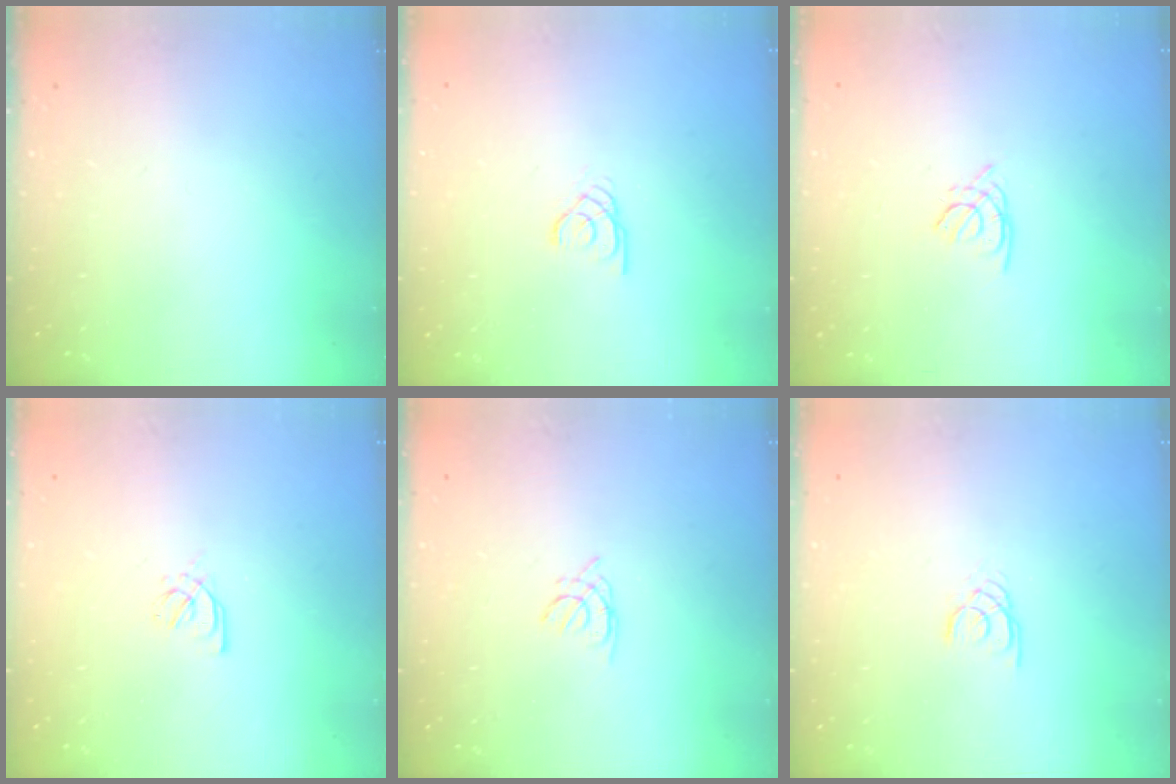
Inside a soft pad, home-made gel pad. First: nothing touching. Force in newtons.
{"total": 1.9, "press": 1.9, "slide": 0.1}
{"total": 1.4, "press": 1.4, "slide": 0.4}
{"total": 1.7, "press": 1.6, "slide": 0.5}
{"total": 0.5, "press": 0.4, "slide": 0.3}
{"total": 1.6, "press": 1.6, "slide": 0.2}